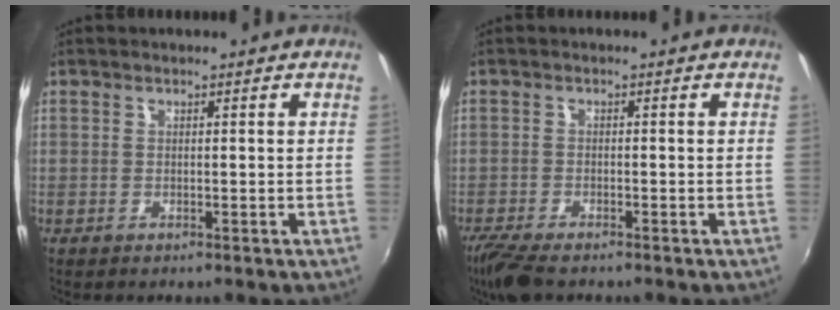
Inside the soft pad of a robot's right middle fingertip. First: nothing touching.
{"total": 6.4, "force": [-5.1, 1.5, 3.6], "torque": [-0.096, -0.030, -0.096]}